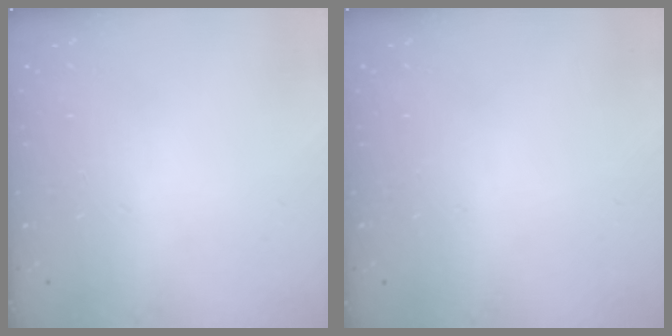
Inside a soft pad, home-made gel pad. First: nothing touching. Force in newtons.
{"total": 0.0}